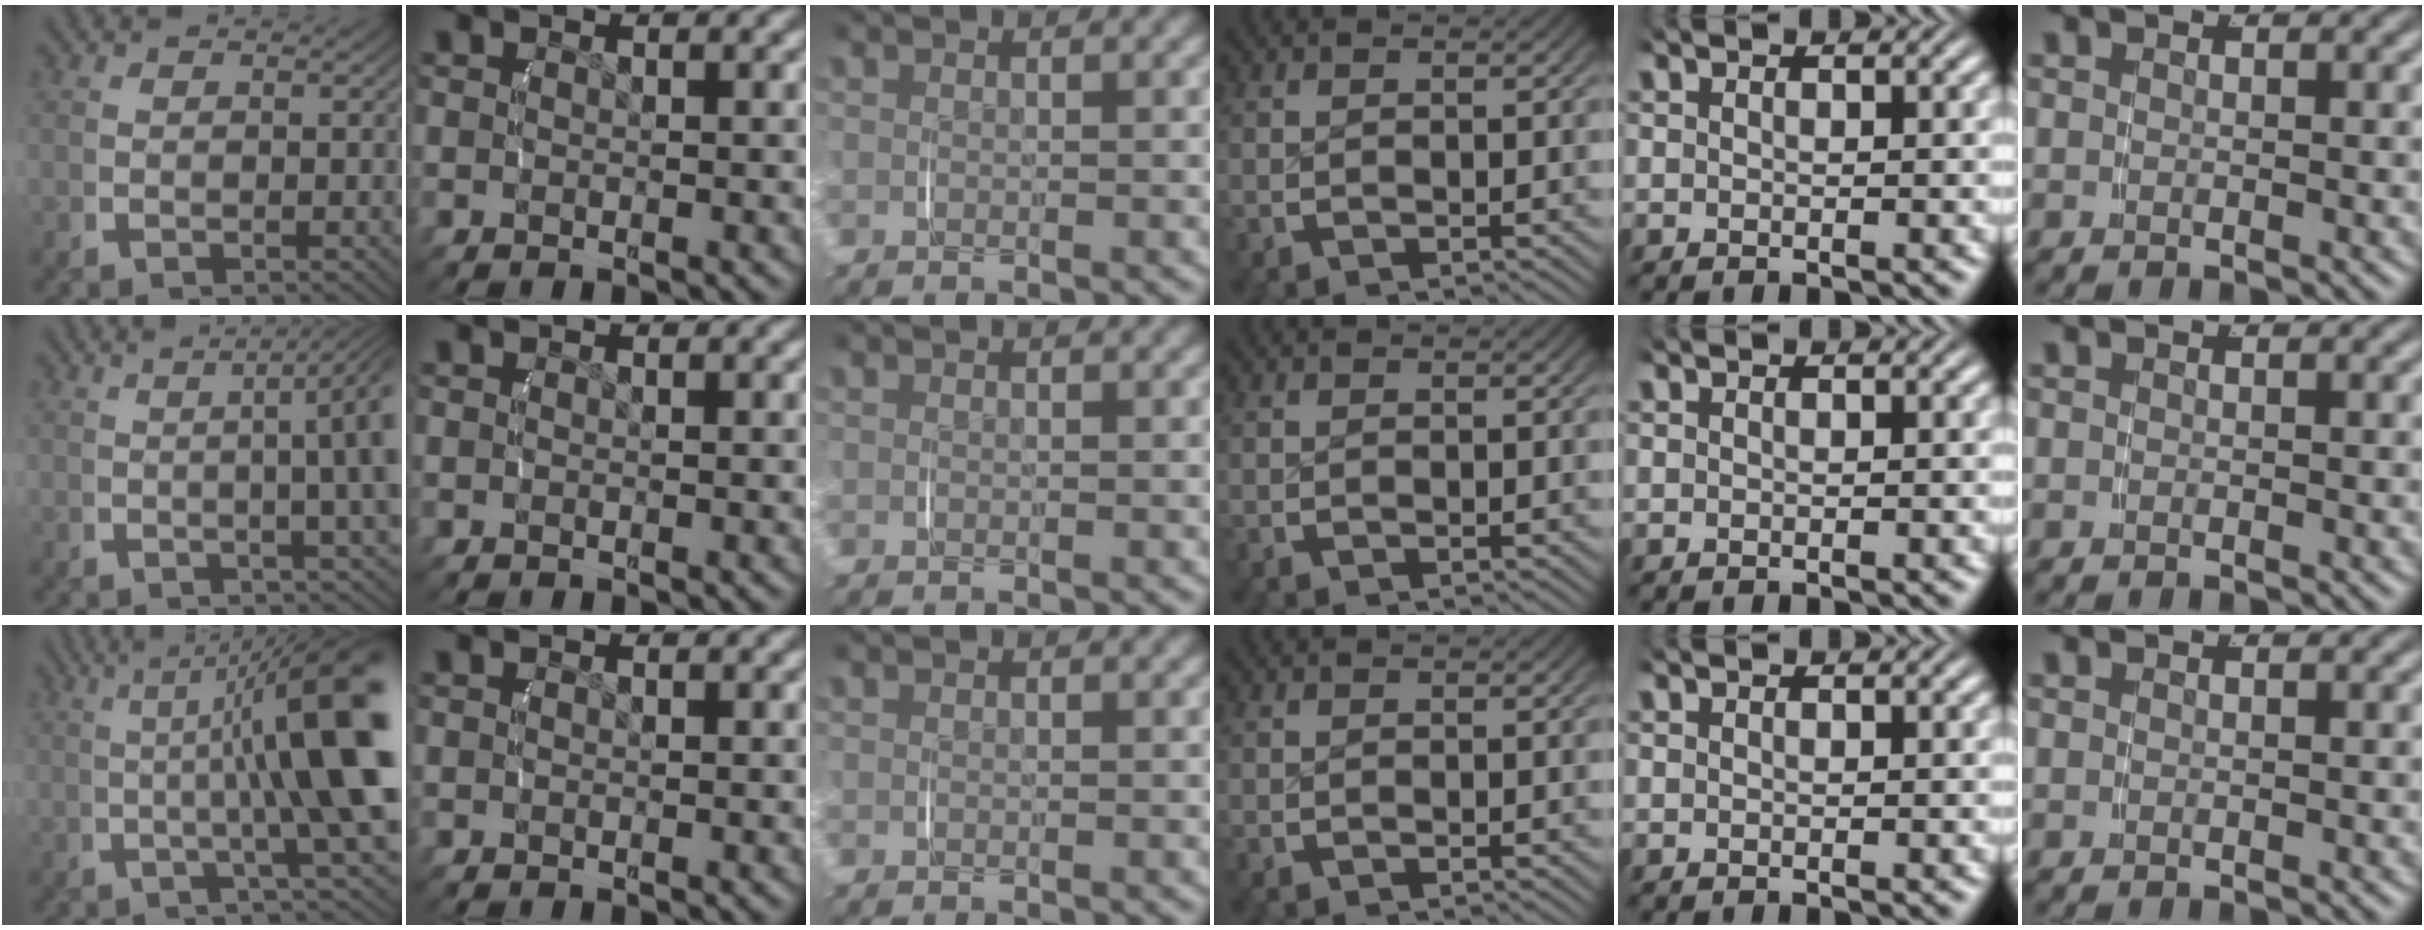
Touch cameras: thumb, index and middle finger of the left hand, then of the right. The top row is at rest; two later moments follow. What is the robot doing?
{"motion": "lift_and_place", "object": "camera"}